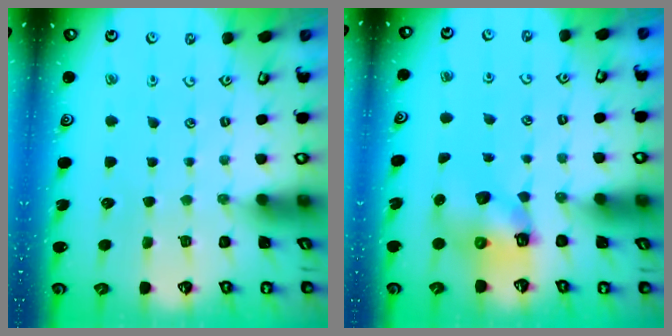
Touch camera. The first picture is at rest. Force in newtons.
{"total": 7.1, "press": 7.0, "slide": 1.0}